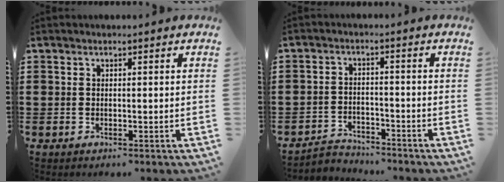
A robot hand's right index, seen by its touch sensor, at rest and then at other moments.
{"total": 3.2, "force": [-3.1, 0.7, -0.1], "torque": [-0.008, 0.003, -0.067]}